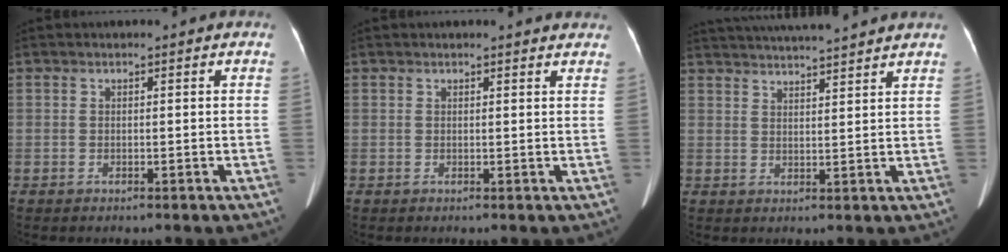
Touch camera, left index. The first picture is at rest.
{"total": 4.8, "force": [4.5, 0.7, 1.3], "torque": [-0.009, 0.006, 0.035]}
{"total": 13.5, "force": [12.5, 0.4, 4.9], "torque": [-0.090, 0.029, 0.180]}